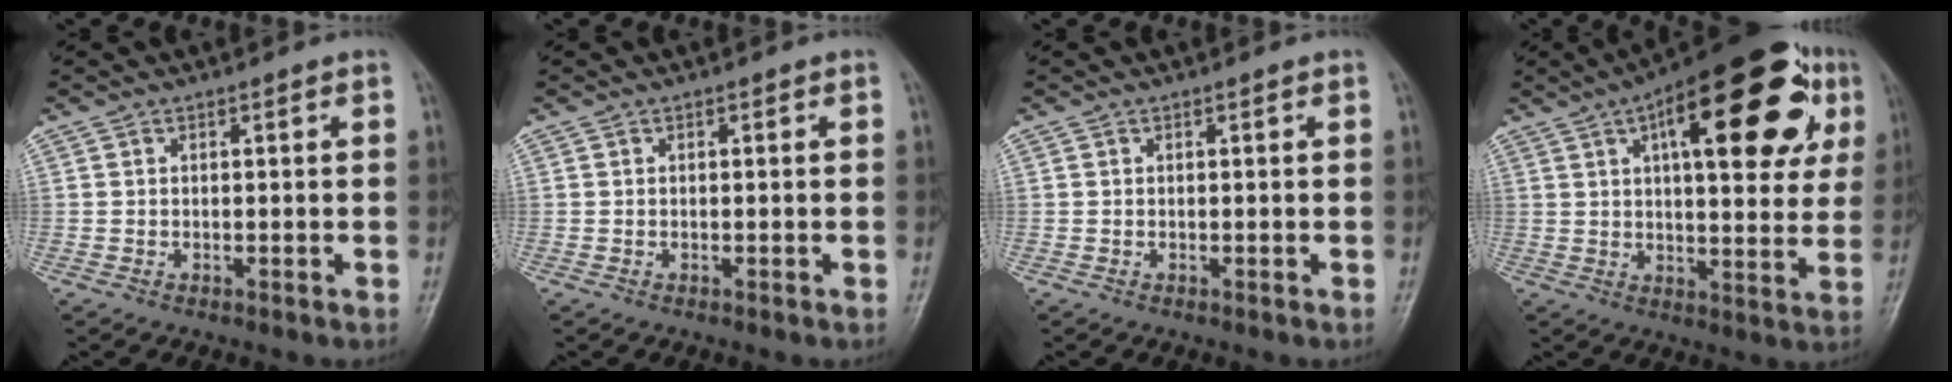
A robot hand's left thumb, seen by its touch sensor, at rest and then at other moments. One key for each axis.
{"total": 0.0}
{"total": 0.0}
{"total": 26.1, "fx": 9.9, "fy": 10.6, "fz": 21.6, "tx": -0.273, "ty": 0.013, "tz": 0.132}